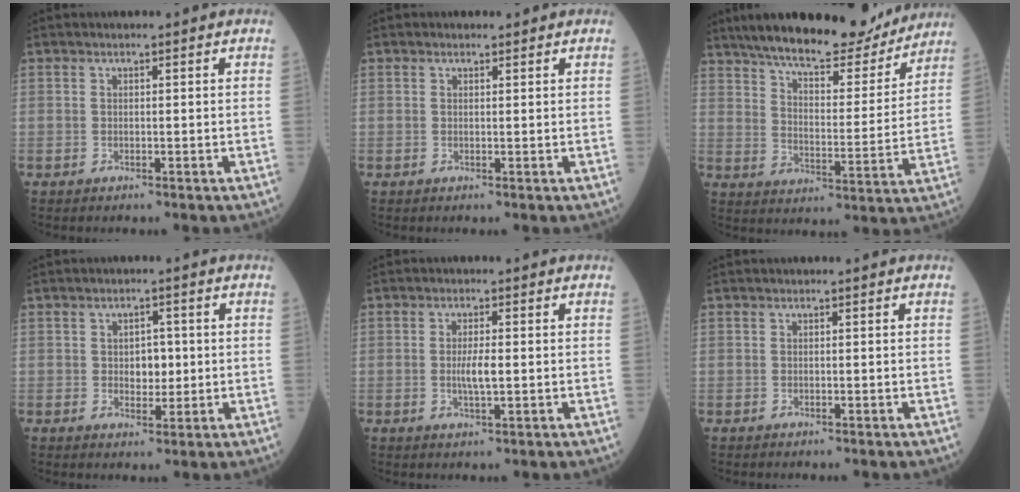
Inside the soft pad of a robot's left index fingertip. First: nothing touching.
{"total": 0.6, "force": [0.5, 0.3, 0.0], "torque": [-0.005, -0.004, 0.003]}
{"total": 20.5, "force": [17.8, 4.7, 8.9], "torque": [-0.139, -0.003, 0.252]}
{"total": 3.2, "force": [0.0, 2.2, 2.4], "torque": [-0.029, 0.002, 0.000]}
{"total": 3.1, "force": [-0.4, 0.5, 3.0], "torque": [-0.059, -0.006, -0.008]}
{"total": 0.0}